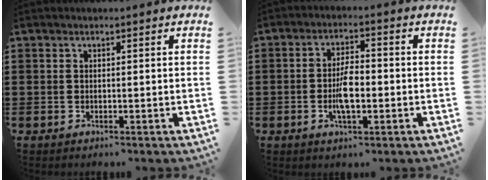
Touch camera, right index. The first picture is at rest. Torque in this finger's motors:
{"motor_torque": [2.14, 0.00, 0.48, 0.10]}